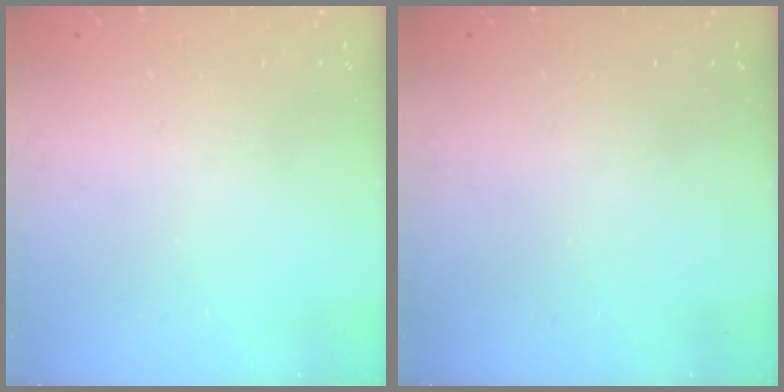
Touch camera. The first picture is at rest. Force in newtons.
{"total": 0.0}